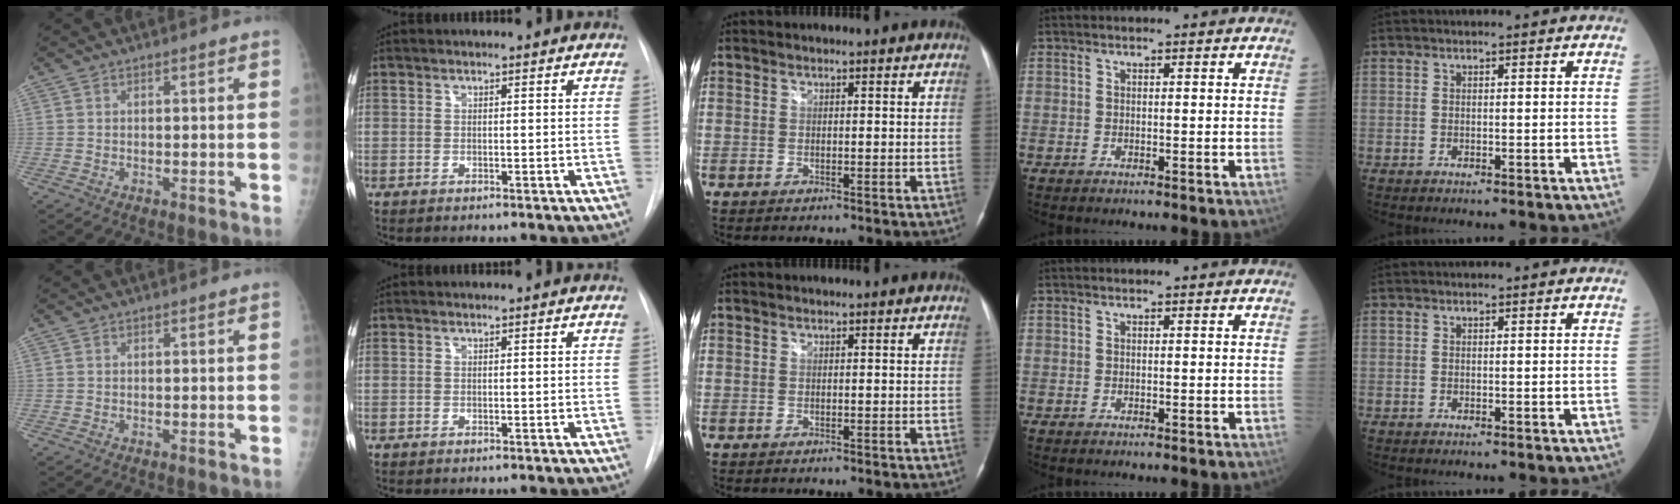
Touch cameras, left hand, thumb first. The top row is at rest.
{}